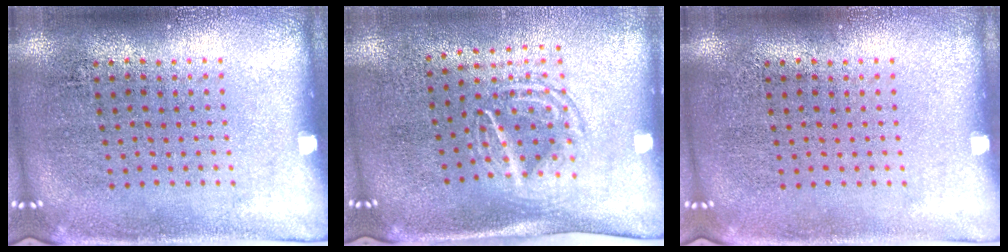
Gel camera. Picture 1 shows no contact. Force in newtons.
{"total": 1.6, "press": 1.2, "slide": 1.1}
{"total": 0.0}